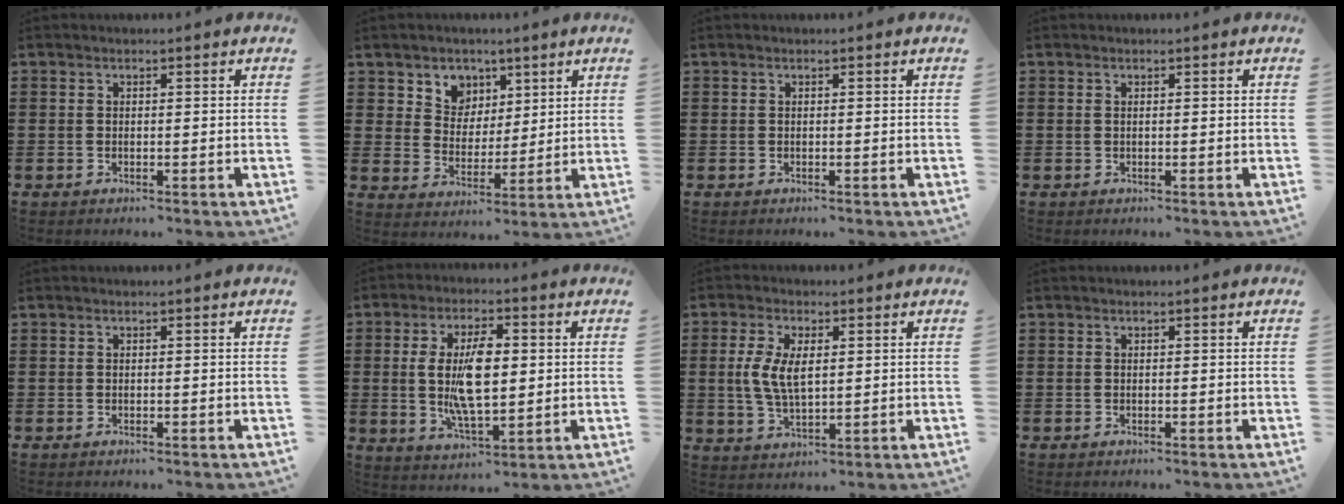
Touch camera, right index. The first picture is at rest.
{"total": 5.4, "force": [3.1, 4.4, -0.1], "torque": [-0.024, -0.007, 0.054]}
{"total": 0.0}
{"total": 0.0}
{"total": 0.0}
{"total": 9.4, "force": [0.6, 3.9, 8.6], "torque": [-0.181, 0.005, 0.005]}
{"total": 6.3, "force": [0.8, 3.0, 5.5], "torque": [-0.117, 0.007, 0.012]}
{"total": 0.0}